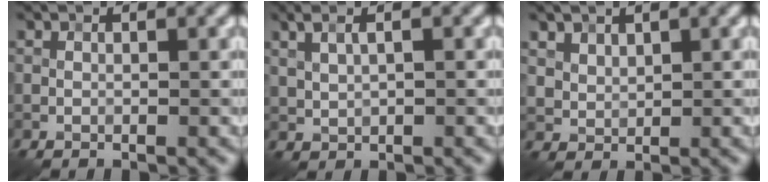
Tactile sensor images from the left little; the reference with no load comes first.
{"total": 3.1, "force": [1.6, 1.3, 2.3], "torque": [-0.050, 0.010, 0.028]}
{"total": 2.0, "force": [1.4, 1.3, 0.5], "torque": [-0.015, -0.012, 0.046]}